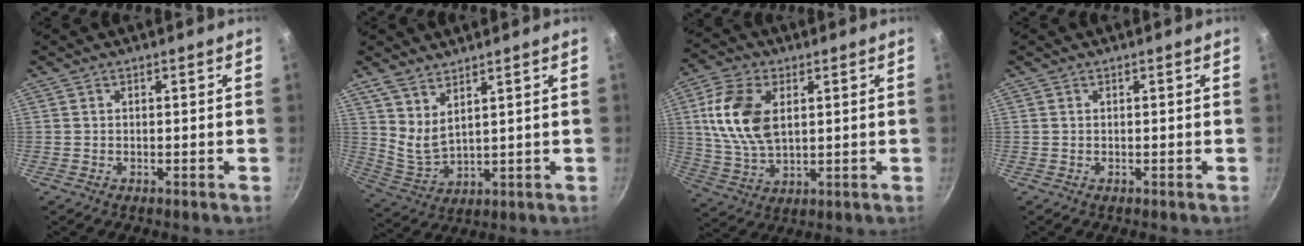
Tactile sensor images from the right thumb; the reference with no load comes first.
{"total": 6.3, "force": [4.2, 2.3, 4.1], "torque": [-0.075, -0.042, 0.090]}
{"total": 13.3, "force": [3.0, 8.0, 10.2], "torque": [-0.192, -0.007, 0.060]}
{"total": 0.0}